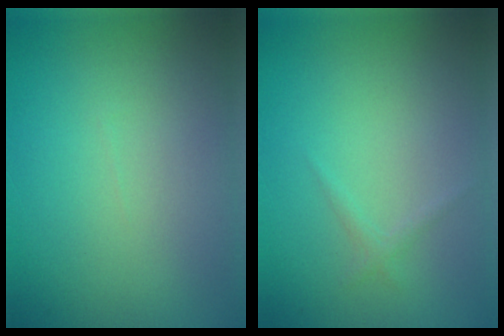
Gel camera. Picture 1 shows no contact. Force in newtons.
{"total": 0.8, "press": 0.8, "slide": 0.1}